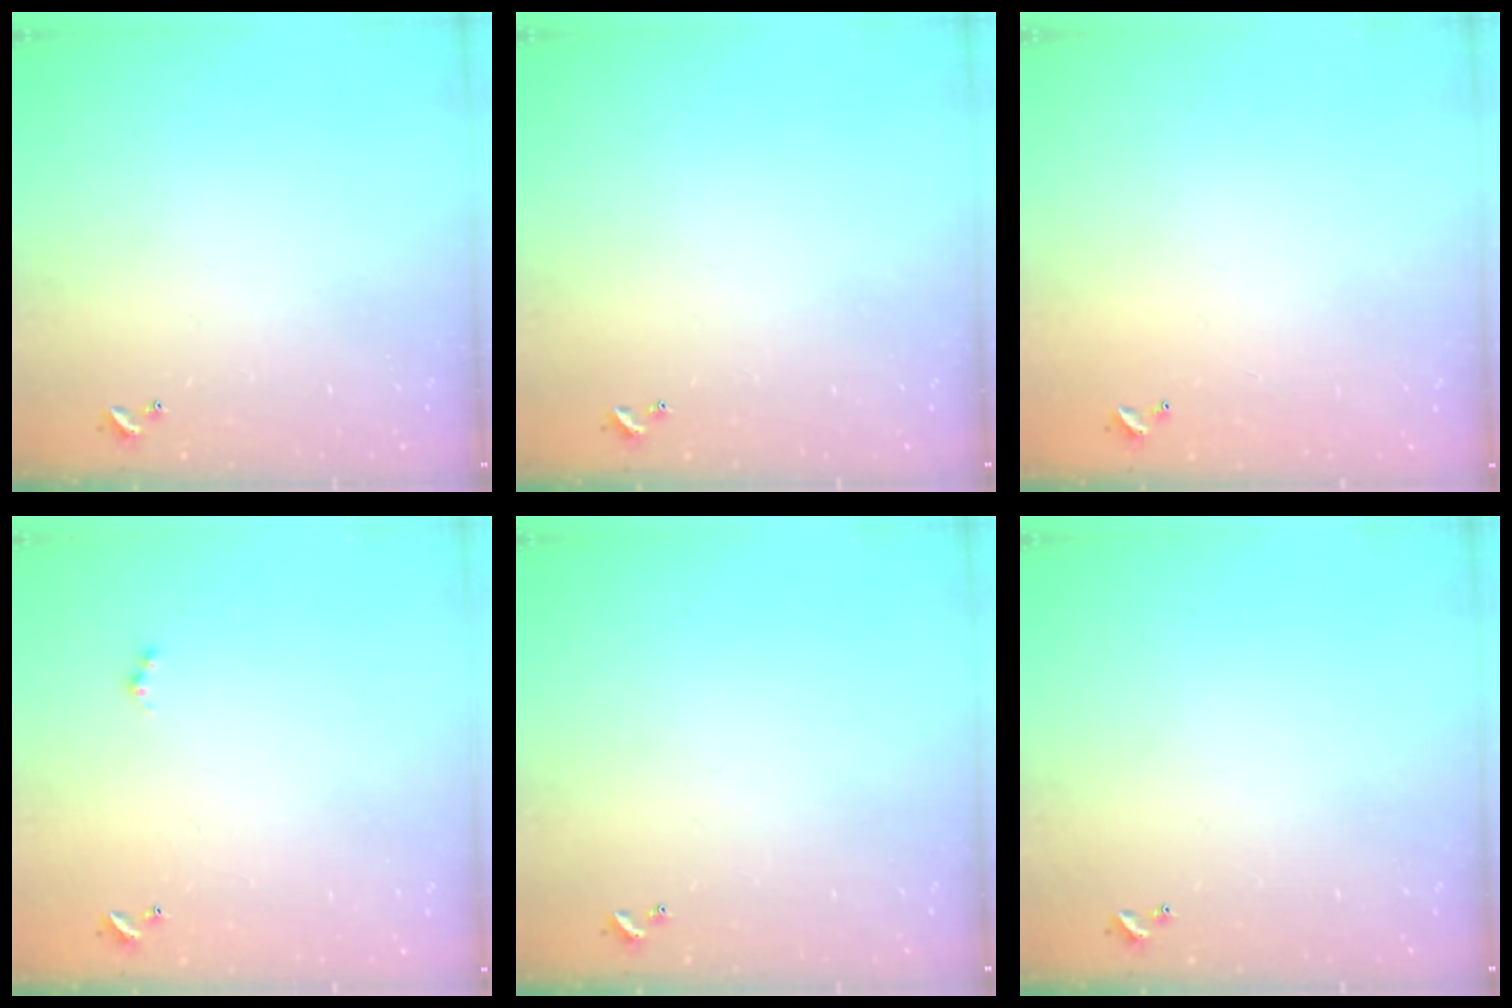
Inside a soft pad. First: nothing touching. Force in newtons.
{"total": 0.0}
{"total": 3.0, "press": 3.0, "slide": 0.1}
{"total": 0.8, "press": 0.5, "slide": 0.5}
{"total": 0.0}
{"total": 0.0}